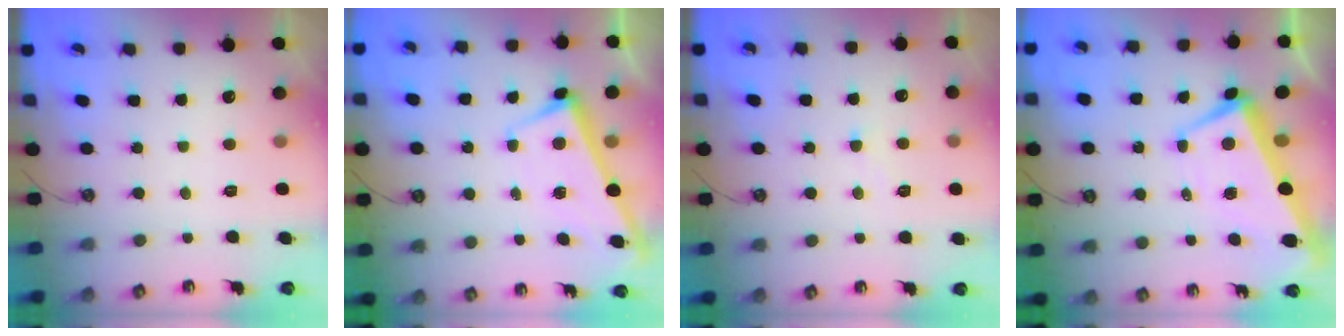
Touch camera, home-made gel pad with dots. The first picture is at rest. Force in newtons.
{"total": 2.8, "press": 2.8, "slide": 0.5}
{"total": 2.0, "press": 2.0, "slide": 0.4}
{"total": 1.9, "press": 1.5, "slide": 1.1}